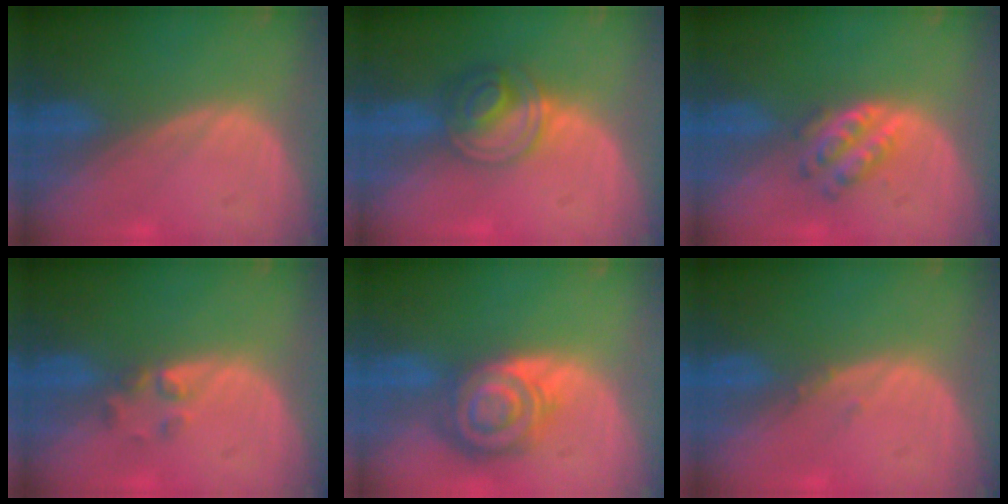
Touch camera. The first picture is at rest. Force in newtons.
{"total": 6.3, "press": 5.5, "slide": 3.1}
{"total": 4.2, "press": 4.2, "slide": 0.1}
{"total": 2.0, "press": 1.9, "slide": 0.8}
{"total": 8.5, "press": 7.4, "slide": 4.2}
{"total": 0.7, "press": 0.7, "slide": 0.3}